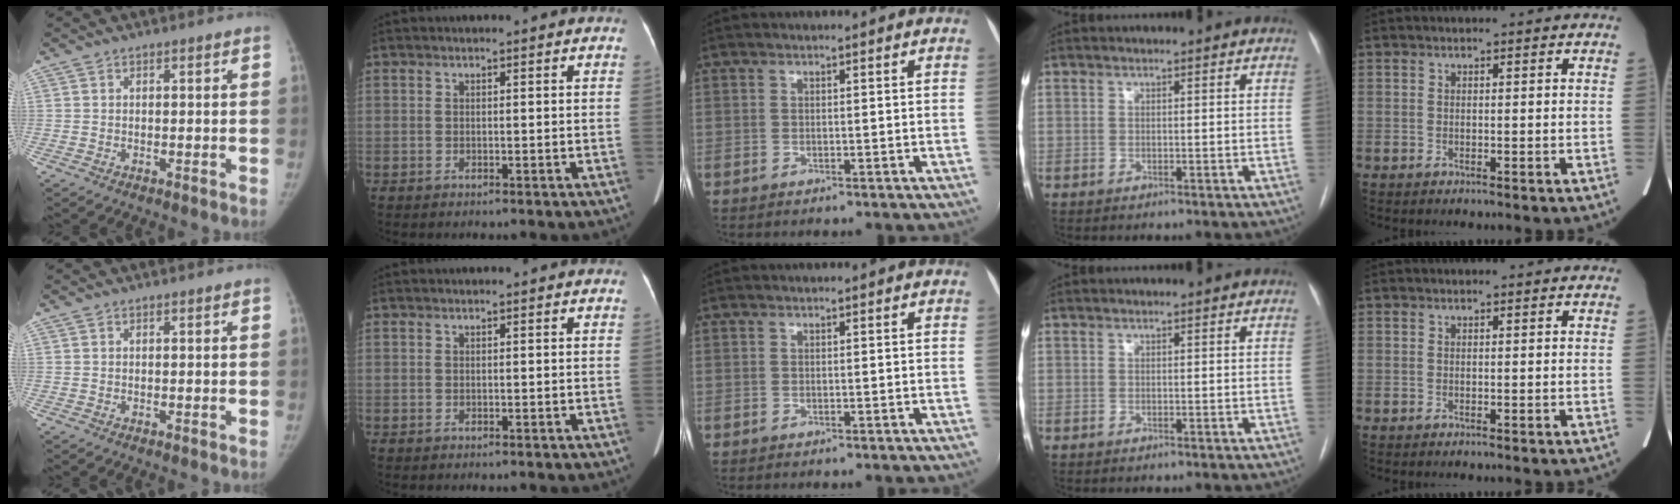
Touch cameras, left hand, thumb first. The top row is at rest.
{}